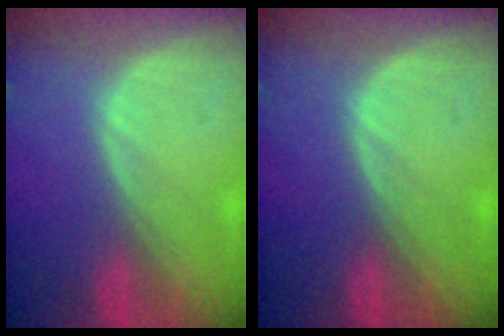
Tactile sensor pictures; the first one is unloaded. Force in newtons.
{"total": 0.0}